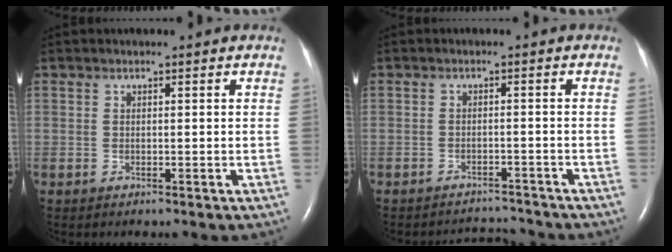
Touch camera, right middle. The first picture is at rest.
{"total": 4.0, "force": [-3.9, -0.1, -1.1], "torque": [0.010, 0.002, -0.056]}